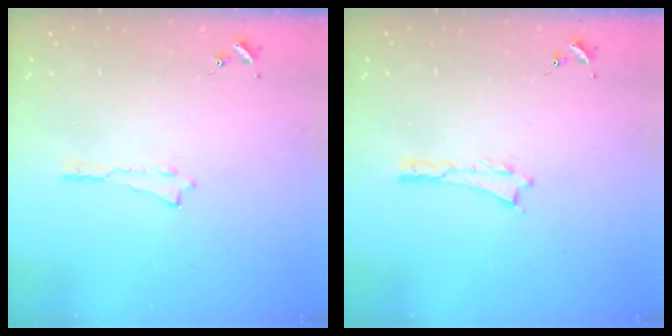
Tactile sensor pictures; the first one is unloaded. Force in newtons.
{"total": 0.0}